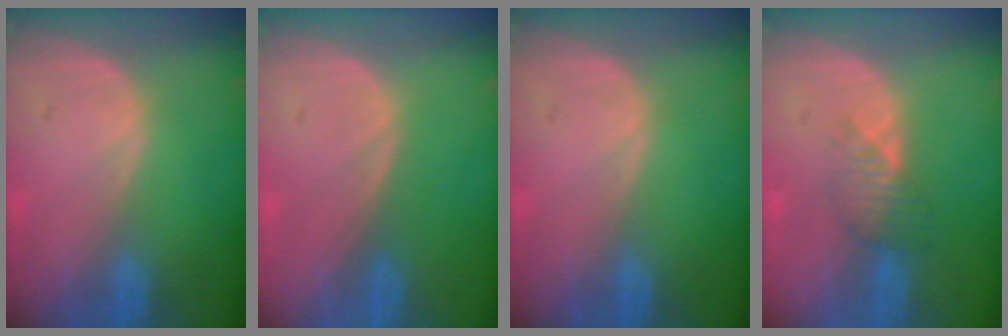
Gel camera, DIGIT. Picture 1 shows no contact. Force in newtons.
{"total": 0.0}
{"total": 0.0}
{"total": 3.6, "press": 3.2, "slide": 1.6}